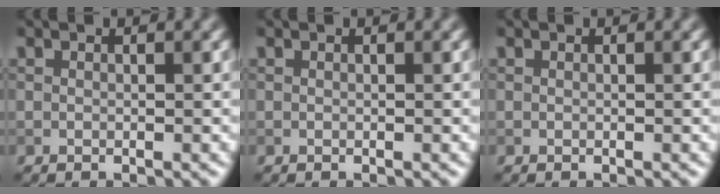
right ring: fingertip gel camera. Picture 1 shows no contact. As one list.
[{"total": 0.0}, {"total": 0.0}]